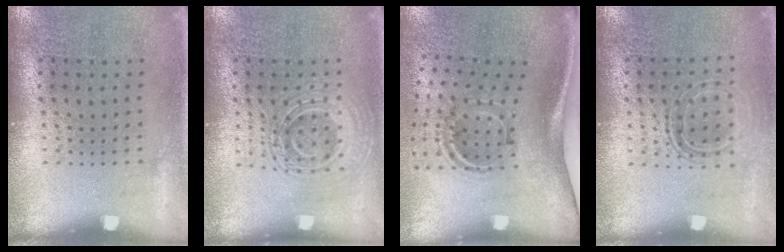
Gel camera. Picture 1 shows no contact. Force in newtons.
{"total": 1.8, "press": 1.7, "slide": 0.4}
{"total": 2.1, "press": 1.2, "slide": 1.8}
{"total": 1.4, "press": 1.2, "slide": 0.8}